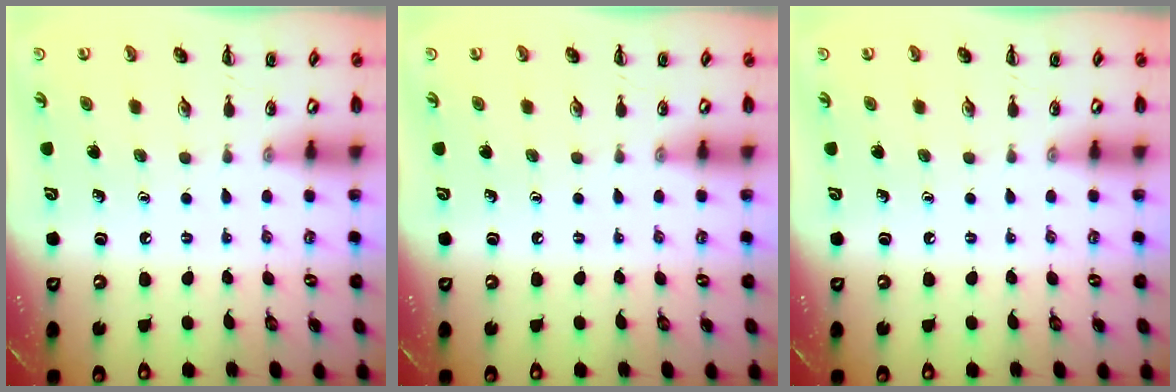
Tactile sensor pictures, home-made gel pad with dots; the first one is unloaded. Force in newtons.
{"total": 0.0}
{"total": 0.0}